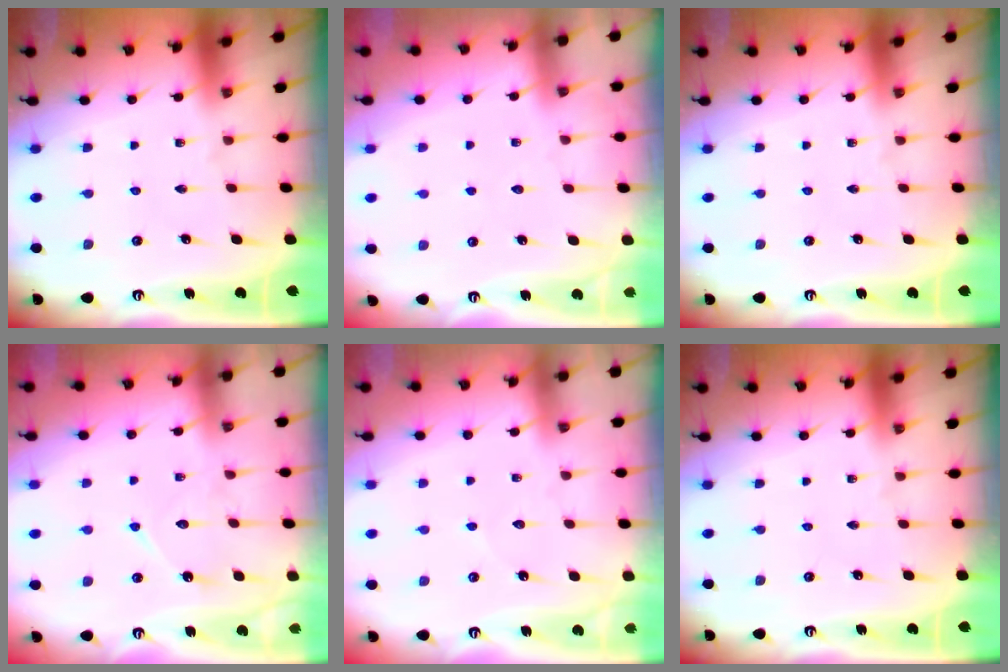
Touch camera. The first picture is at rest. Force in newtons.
{"total": 3.9, "press": 3.8, "slide": 0.5}
{"total": 0.0}
{"total": 8.5, "press": 8.4, "slide": 0.7}
{"total": 2.0, "press": 2.0, "slide": 0.2}
{"total": 0.0}